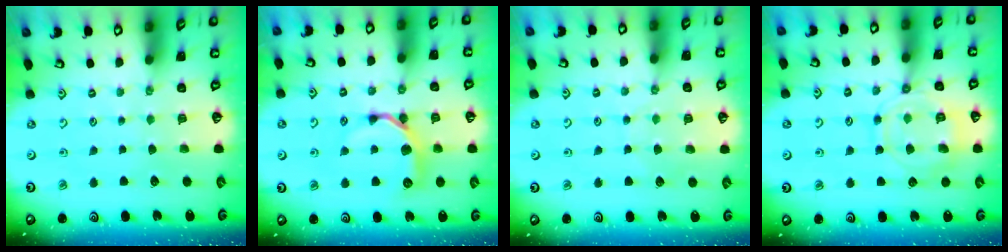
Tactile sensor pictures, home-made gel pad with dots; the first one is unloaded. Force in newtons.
{"total": 9.9, "press": 9.9, "slide": 0.3}
{"total": 4.6, "press": 4.5, "slide": 0.5}
{"total": 12.3, "press": 12.2, "slide": 1.4}